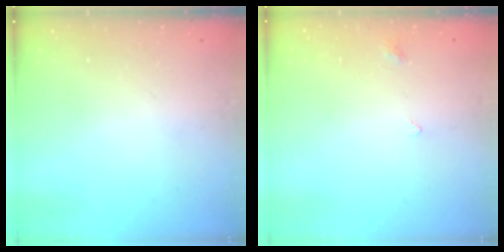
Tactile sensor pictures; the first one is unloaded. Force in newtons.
{"total": 2.5, "press": 2.4, "slide": 0.5}